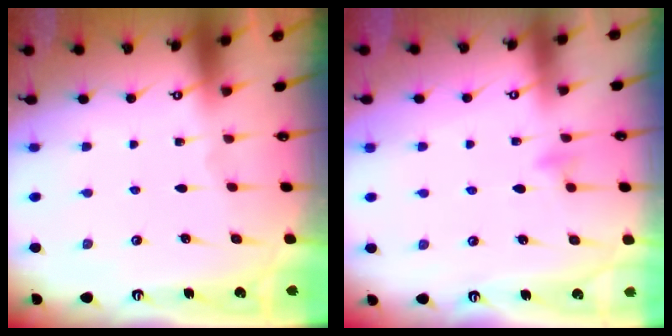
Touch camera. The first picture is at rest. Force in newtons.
{"total": 5.1, "press": 5.0, "slide": 0.7}